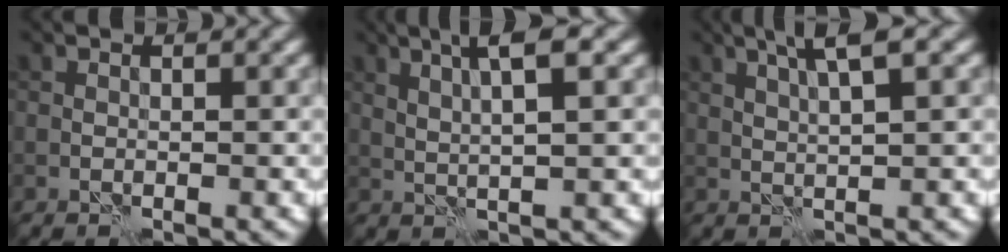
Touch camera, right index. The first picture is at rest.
{"total": 4.7, "force": [2.0, 0.7, 4.1], "torque": [-0.078, 0.006, 0.037]}
{"total": 4.0, "force": [2.1, 0.5, 3.4], "torque": [-0.068, 0.007, 0.040]}